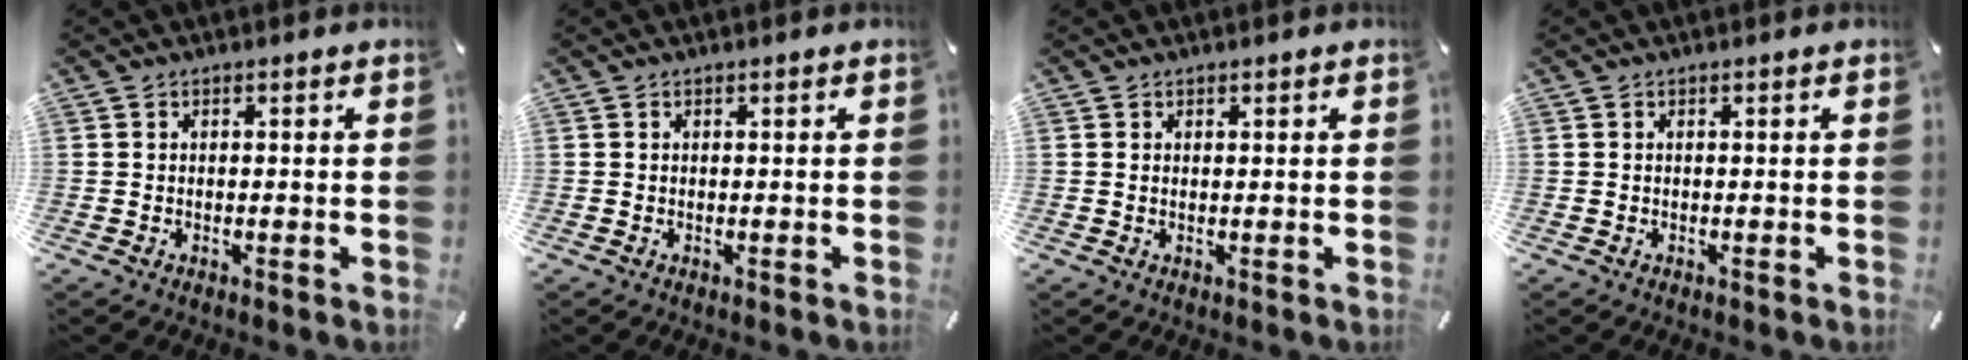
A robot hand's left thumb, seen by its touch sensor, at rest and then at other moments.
{"total": 0.0}
{"total": 0.7, "force": [0.2, 0.3, 0.6], "torque": [-0.012, 0.002, 0.003]}
{"total": 0.0}